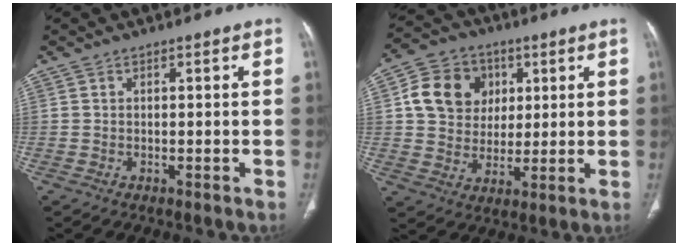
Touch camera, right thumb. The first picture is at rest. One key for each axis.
{"total": 12.7, "fx": 3.3, "fy": 11.0, "fz": 5.6, "tx": -0.075, "ty": 0.000, "tz": 0.057}